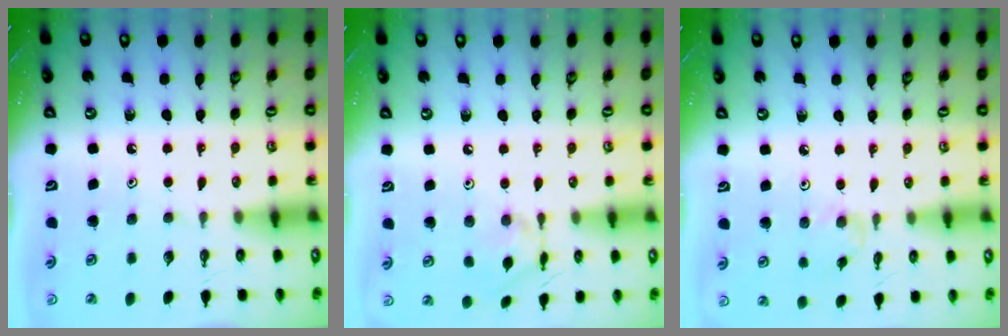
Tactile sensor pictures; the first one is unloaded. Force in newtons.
{"total": 5.3, "press": 5.3, "slide": 0.2}
{"total": 1.6, "press": 1.5, "slide": 0.4}